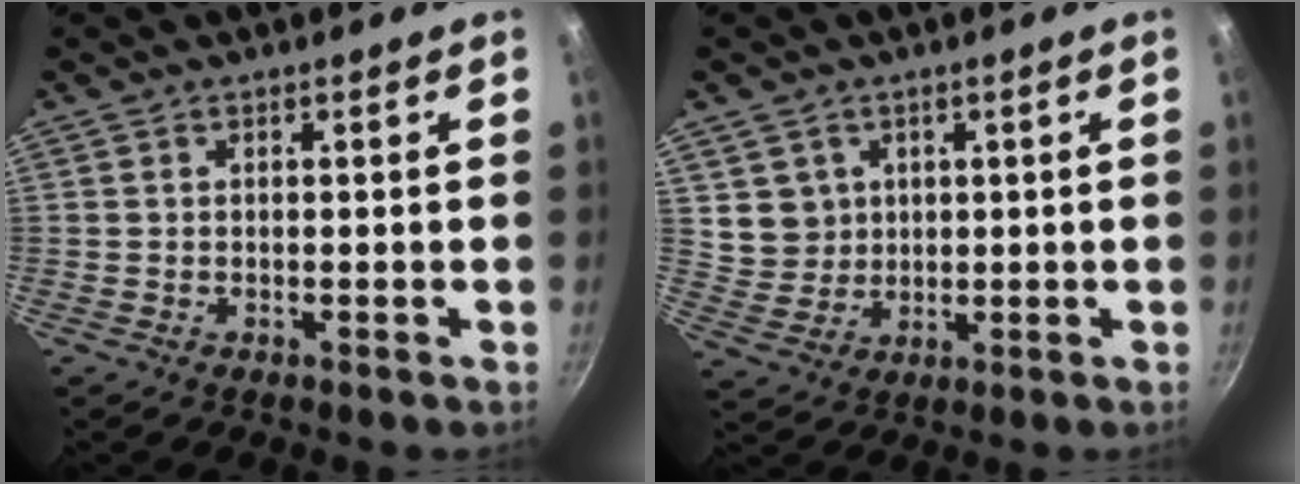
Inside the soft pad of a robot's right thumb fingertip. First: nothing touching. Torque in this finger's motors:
{"motor_torque": [-1.24, 1.40, -0.17, 0.24, 0.05]}